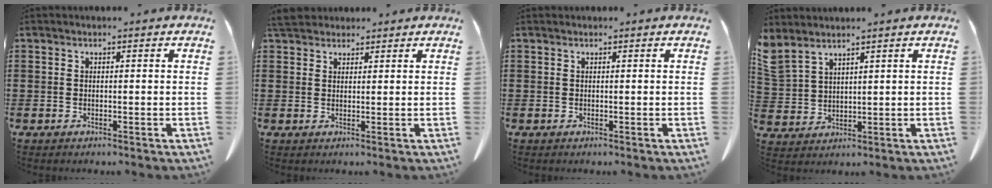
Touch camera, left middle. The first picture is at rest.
{"total": 3.7, "force": [3.2, 1.3, 1.2], "torque": [-0.025, -0.003, 0.061]}
{"total": 0.0}
{"total": 3.1, "force": [2.8, 0.9, 0.8], "torque": [-0.029, -0.007, 0.053]}